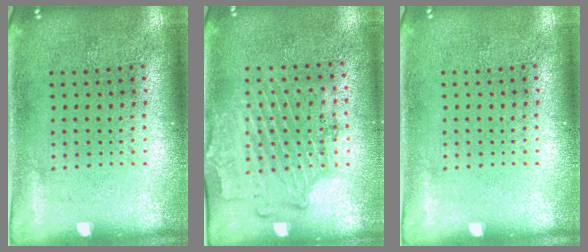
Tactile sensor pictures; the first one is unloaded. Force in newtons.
{"total": 1.7, "press": 1.5, "slide": 0.8}
{"total": 0.0}